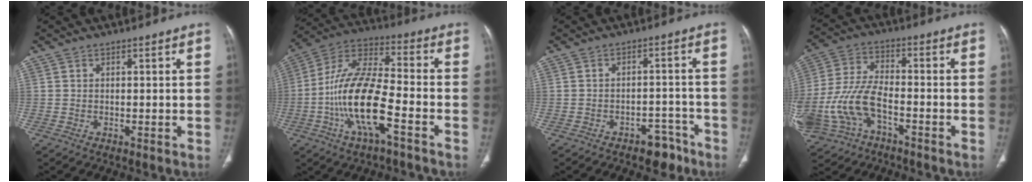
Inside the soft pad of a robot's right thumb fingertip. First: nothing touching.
{"total": 17.0, "force": [-5.6, 5.6, 15.0], "torque": [-0.300, 0.037, -0.107]}
{"total": 5.7, "force": [-4.1, 3.3, 2.3], "torque": [-0.011, 0.038, -0.053]}
{"total": 14.6, "force": [-5.2, 8.3, 10.8], "torque": [-0.240, 0.028, -0.094]}